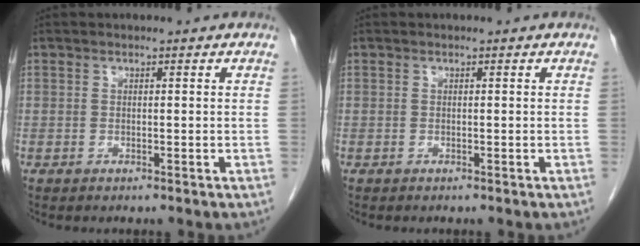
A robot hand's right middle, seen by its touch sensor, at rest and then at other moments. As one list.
[{"total": 0.0}]